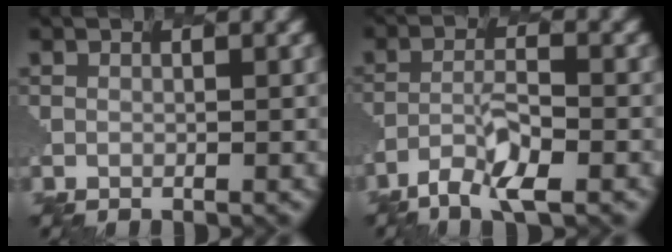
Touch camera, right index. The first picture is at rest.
{"total": 4.6, "force": [-3.6, 0.6, 2.8], "torque": [-0.065, 0.001, -0.067]}